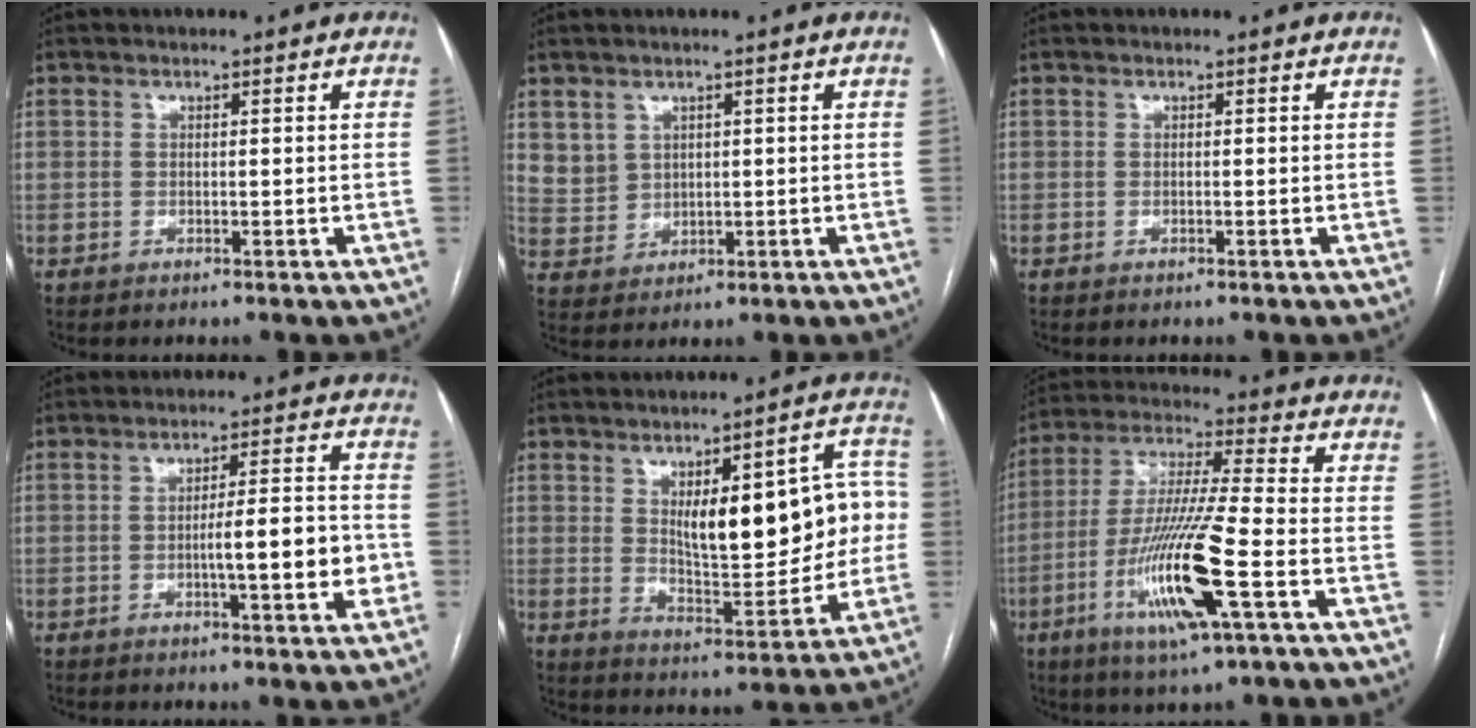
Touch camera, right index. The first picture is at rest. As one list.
[{"total": 4.5, "force": [2.2, 3.8, 0.6], "torque": [-0.015, 0.006, 0.056]}, {"total": 0.0}, {"total": 8.6, "force": [-2.0, 1.1, 8.3], "torque": [-0.121, 0.011, -0.028]}, {"total": 16.6, "force": [2.2, 5.9, 15.3], "torque": [-0.200, 0.029, 0.045]}, {"total": 16.0, "force": [-5.7, 0.5, 14.9], "torque": [-0.303, -0.019, -0.107]}]